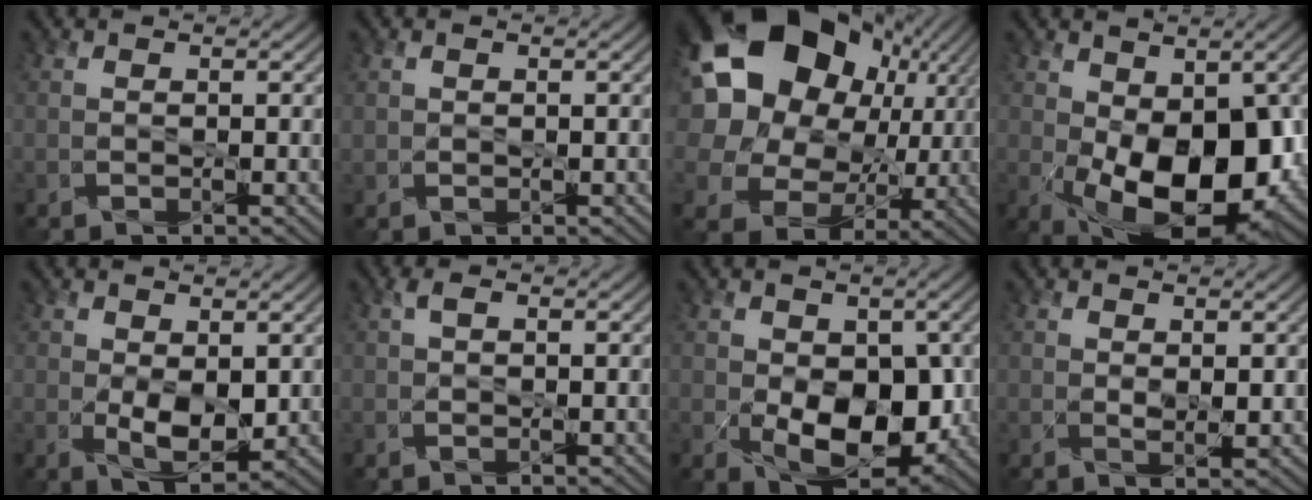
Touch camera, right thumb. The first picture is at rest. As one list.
[{"total": 0.8, "force": [0.3, 0.6, -0.4], "torque": [0.006, 0.000, 0.005]}, {"total": 24.4, "force": [9.0, 19.6, 11.4], "torque": [-0.314, 0.036, 0.164]}, {"total": 13.5, "force": [-1.6, 7.9, 10.8], "torque": [-0.174, -0.031, -0.013]}, {"total": 4.3, "force": [0.2, 2.6, 3.4], "torque": [-0.077, -0.013, 0.014]}, {"total": 1.1, "force": [0.5, 0.7, 0.7], "torque": [-0.017, 0.007, 0.009]}, {"total": 9.0, "force": [-1.0, 6.1, 6.6], "torque": [-0.107, -0.019, -0.007]}, {"total": 1.4, "force": [0.7, 0.7, 1.0], "torque": [-0.025, -0.003, 0.018]}]